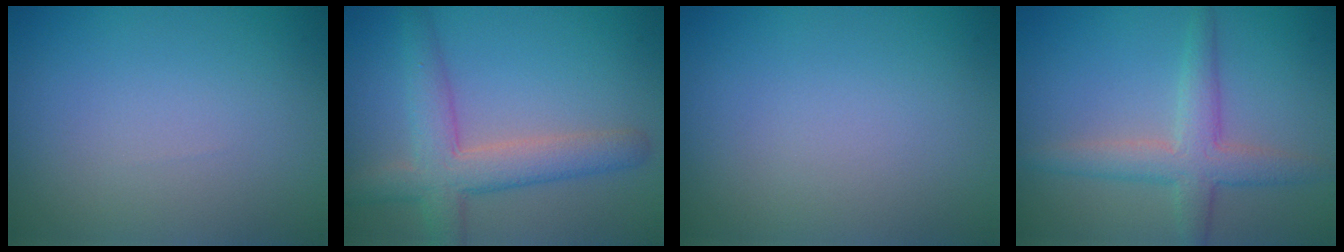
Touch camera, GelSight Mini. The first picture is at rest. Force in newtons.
{"total": 5.0, "press": 5.0, "slide": 0.3}
{"total": 0.0}
{"total": 3.8, "press": 3.8, "slide": 0.0}